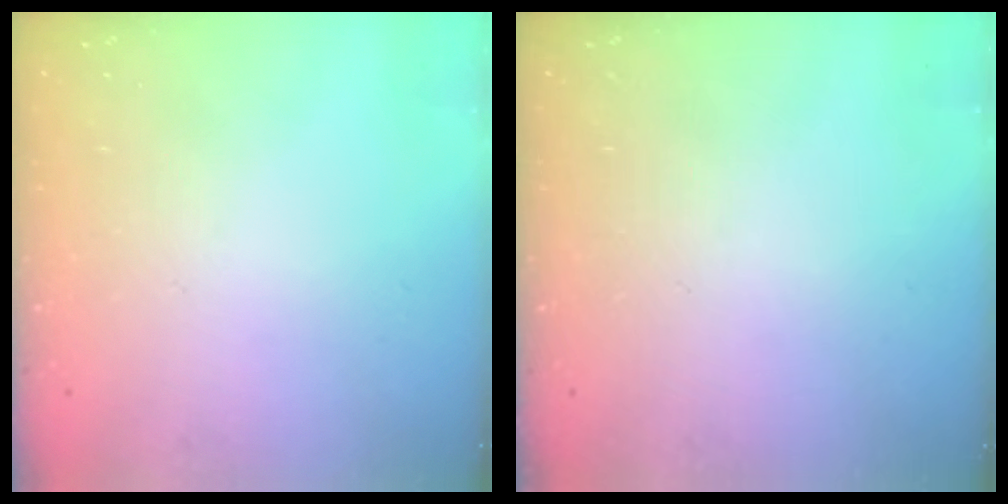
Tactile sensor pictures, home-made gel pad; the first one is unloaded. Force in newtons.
{"total": 0.0}